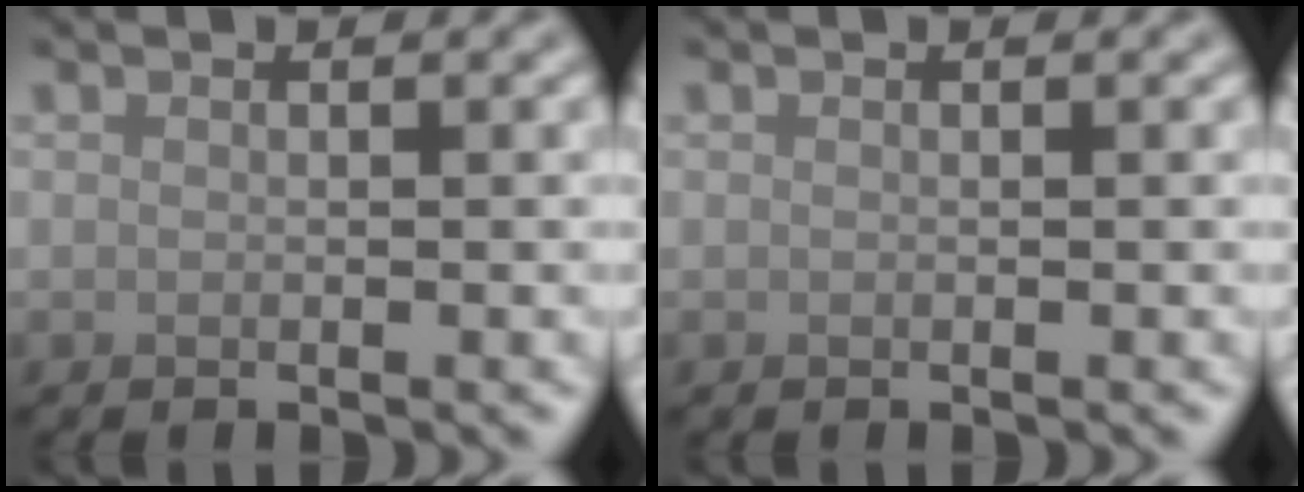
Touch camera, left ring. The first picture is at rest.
{"total": 0.0}